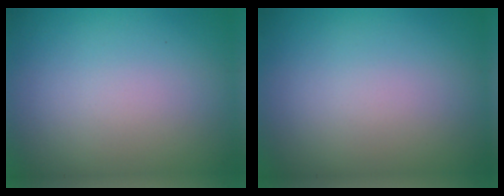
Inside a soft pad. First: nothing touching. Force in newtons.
{"total": 0.0}